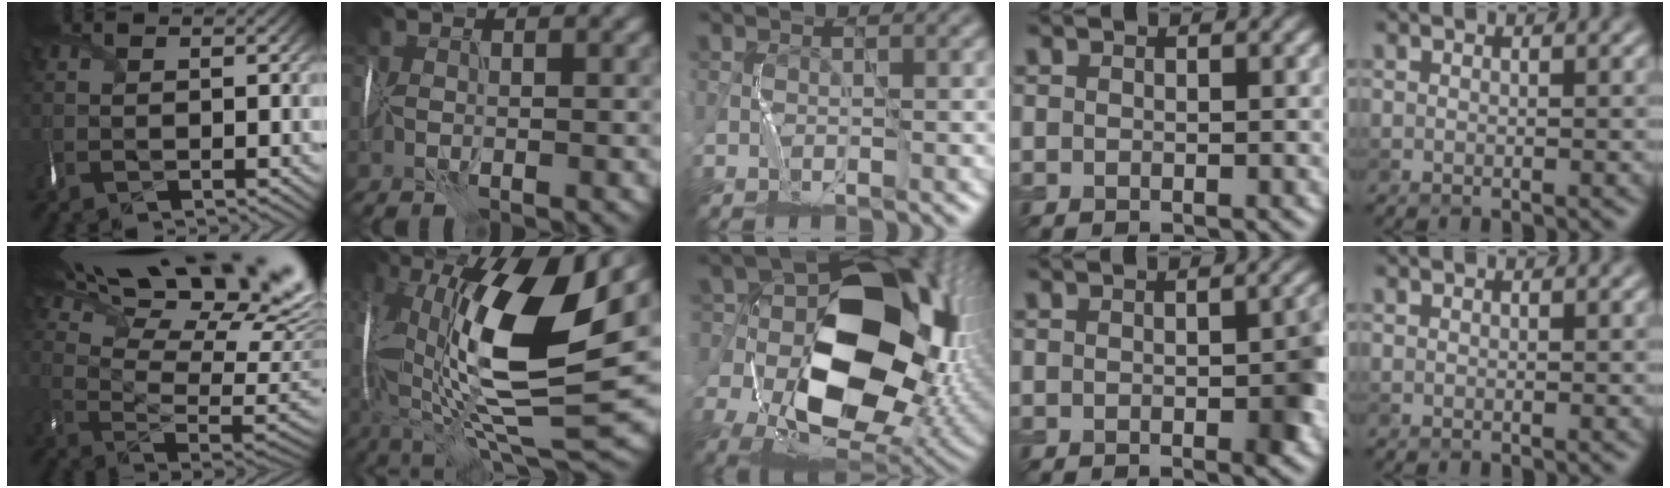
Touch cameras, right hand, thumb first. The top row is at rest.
{"thumb": {"total": 19.3, "force": [12.3, 6.4, 13.4], "torque": [-0.220, 0.046, 0.186]}, "index": {"total": 16.0, "force": [1.7, 6.5, 14.5], "torque": [-0.279, 0.002, 0.031]}, "middle": {"total": 18.0, "force": [-2.3, 12.0, 13.3], "torque": [-0.201, -0.006, -0.016]}, "ring": {"total": 3.2, "force": [-0.6, 1.0, 3.0], "torque": [-0.036, -0.001, -0.007]}}